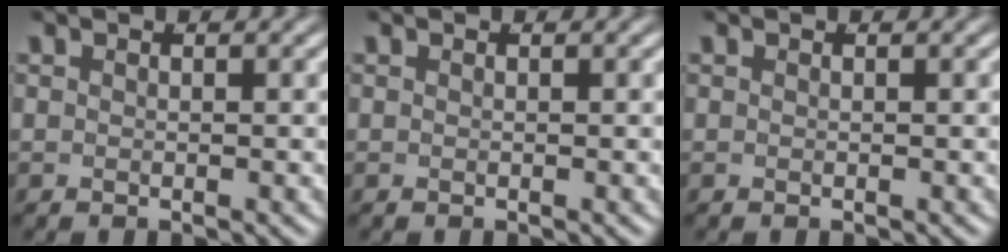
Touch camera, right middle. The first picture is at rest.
{"total": 0.0}
{"total": 0.0}